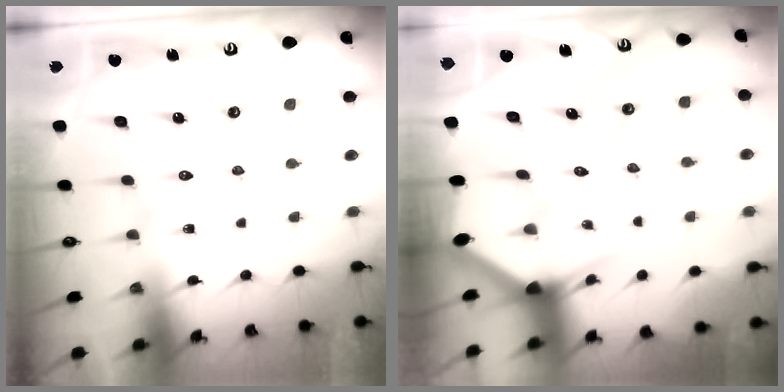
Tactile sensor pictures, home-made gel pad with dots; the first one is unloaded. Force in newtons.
{"total": 3.1, "press": 3.1, "slide": 0.2}